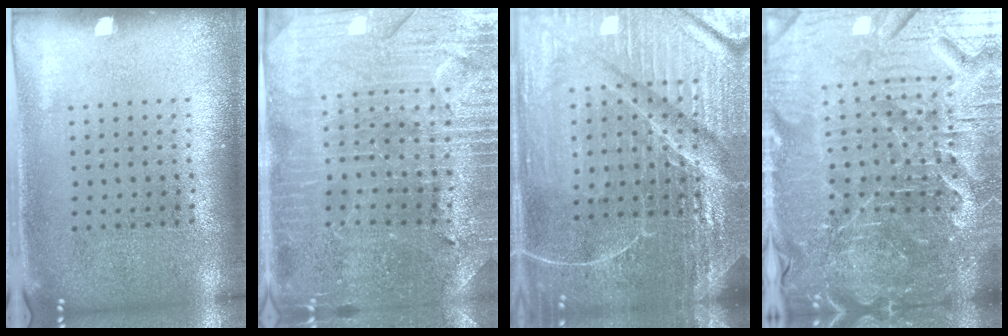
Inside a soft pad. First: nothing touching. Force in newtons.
{"total": 3.3, "press": 3.2, "slide": 0.5}
{"total": 6.8, "press": 6.0, "slide": 3.3}
{"total": 7.2, "press": 6.4, "slide": 3.3}